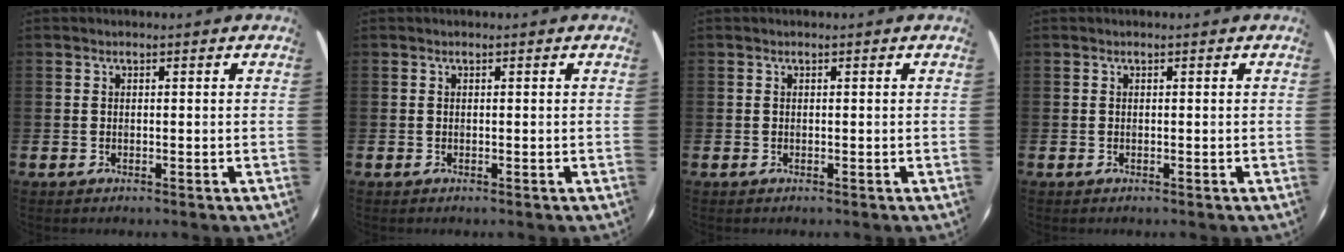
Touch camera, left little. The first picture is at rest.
{"total": 0.0}
{"total": 0.0}
{"total": 0.0}